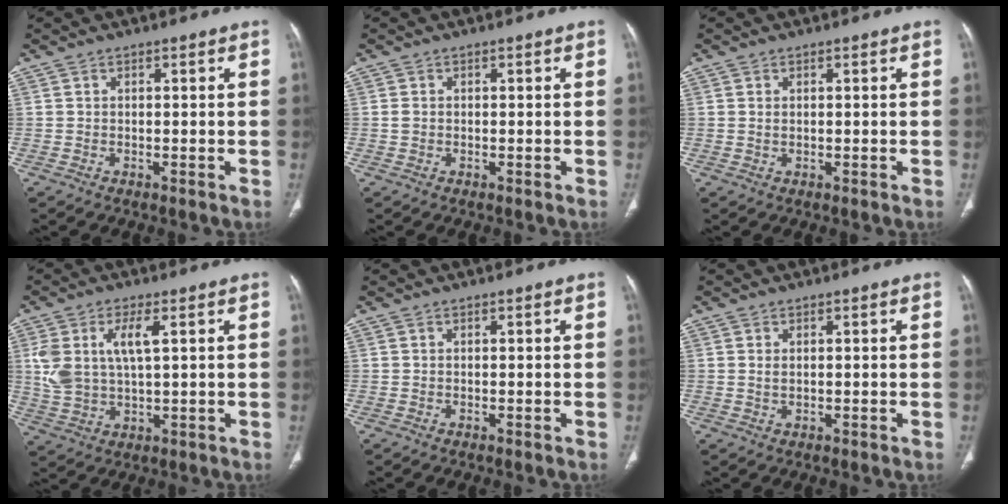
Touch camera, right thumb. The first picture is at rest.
{"total": 1.0, "force": [0.0, 0.9, 0.6], "torque": [-0.012, 0.003, 0.001]}
{"total": 0.6, "force": [0.2, 0.4, 0.5], "torque": [-0.011, -0.001, 0.004]}
{"total": 9.6, "force": [2.6, 4.3, 8.2], "torque": [-0.179, -0.002, 0.059]}
{"total": 0.0}
{"total": 1.1, "force": [0.3, 0.6, 0.9], "torque": [-0.017, -0.002, 0.008]}